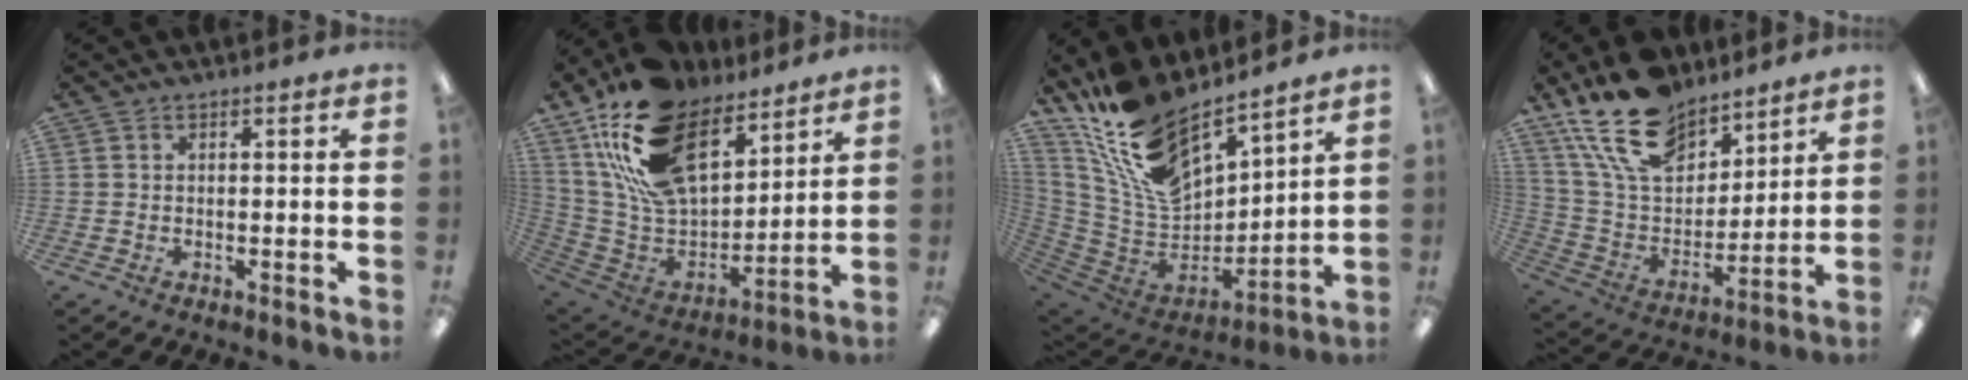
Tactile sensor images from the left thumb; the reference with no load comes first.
{"total": 23.6, "force": [14.8, 13.2, 12.9], "torque": [-0.261, -0.077, 0.274]}
{"total": 18.7, "force": [14.5, 8.0, 8.8], "torque": [-0.195, -0.101, 0.266]}
{"total": 19.8, "force": [14.4, 10.4, 8.9], "torque": [-0.187, -0.073, 0.267]}